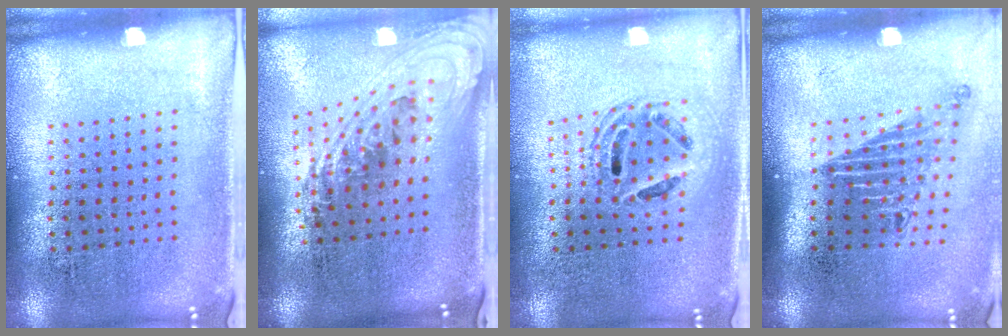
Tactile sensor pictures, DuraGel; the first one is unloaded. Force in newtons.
{"total": 2.3, "press": 1.6, "slide": 1.7}
{"total": 1.5, "press": 1.3, "slide": 0.8}
{"total": 1.7, "press": 1.2, "slide": 1.2}